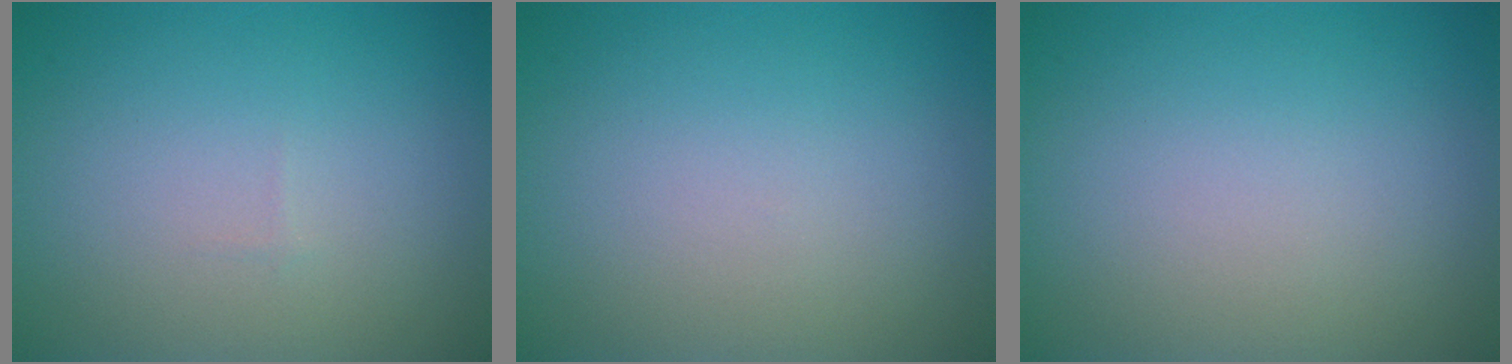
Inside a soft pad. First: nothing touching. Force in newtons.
{"total": 0.0}
{"total": 0.0}